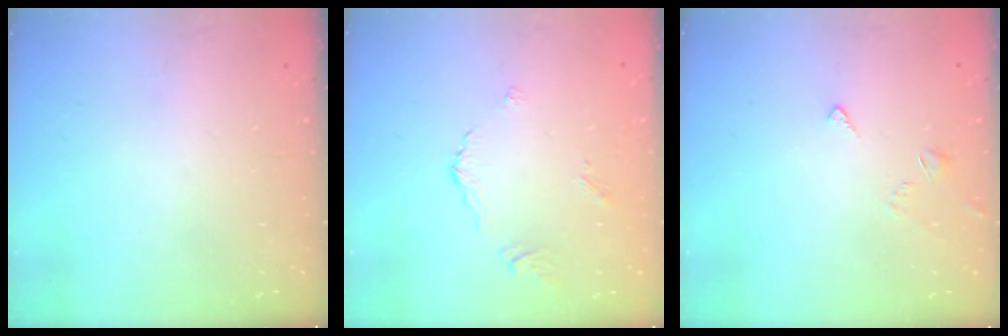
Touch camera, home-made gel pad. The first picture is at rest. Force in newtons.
{"total": 3.7, "press": 3.7, "slide": 0.4}
{"total": 2.5, "press": 2.4, "slide": 0.6}